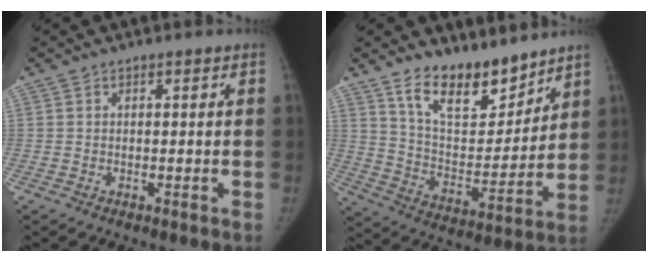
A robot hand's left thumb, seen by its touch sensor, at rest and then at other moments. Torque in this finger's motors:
{"motor_torque": [0.16, 0.15, 1.39, -1.38, 0.25]}